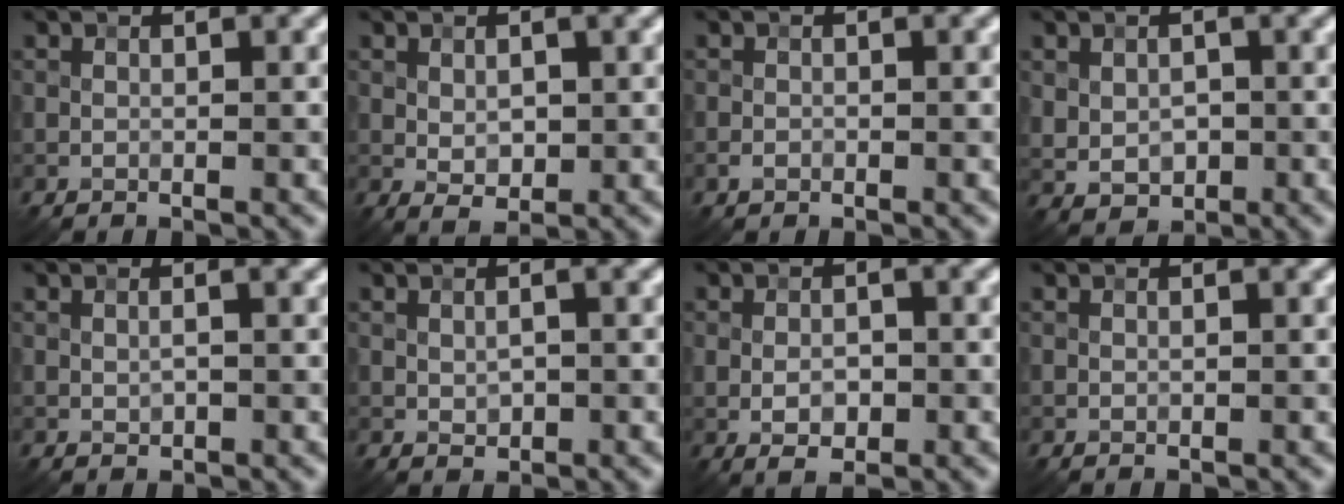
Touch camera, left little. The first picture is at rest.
{"total": 2.2, "force": [0.1, 1.2, 1.8], "torque": [-0.034, -0.003, 0.006]}
{"total": 0.8, "force": [-0.4, 0.6, 0.4], "torque": [-0.005, -0.001, -0.007]}
{"total": 2.7, "force": [-0.1, 2.0, 1.8], "torque": [-0.034, -0.006, 0.003]}
{"total": 0.6, "force": [0.1, 0.2, 0.6], "torque": [-0.014, 0.000, 0.002]}
{"total": 1.1, "force": [0.0, 0.6, 0.9], "torque": [-0.015, -0.002, 0.003]}
{"total": 2.6, "force": [-0.6, 1.4, 2.1], "torque": [-0.038, 0.000, -0.007]}
{"total": 0.0}